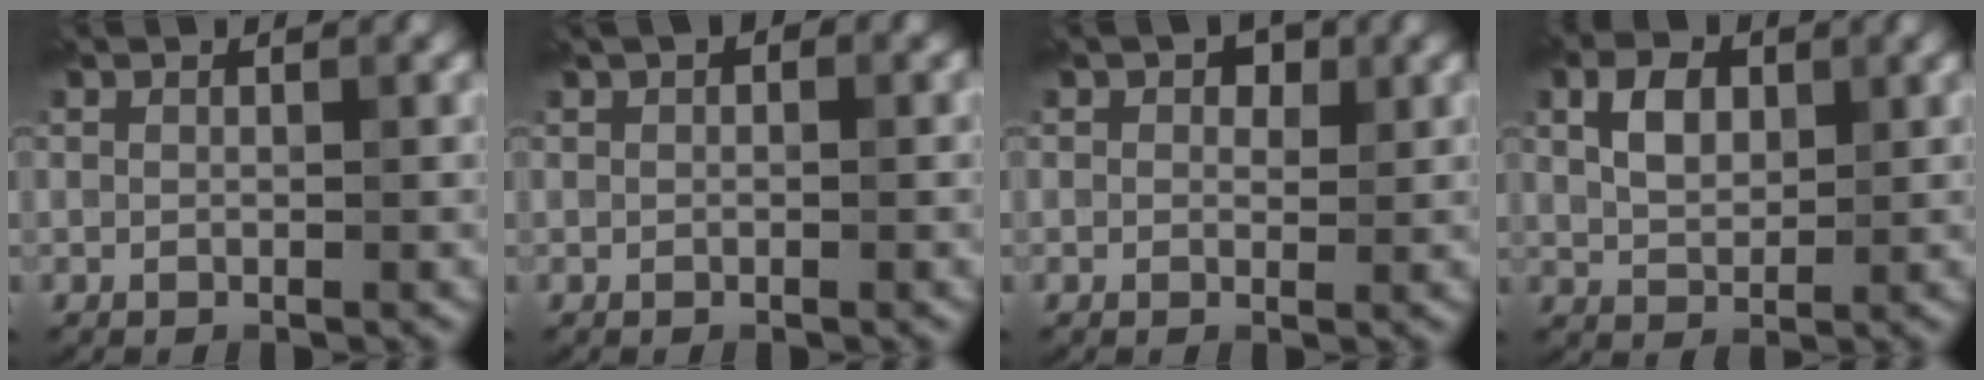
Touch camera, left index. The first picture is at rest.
{"total": 1.1, "force": [0.4, 0.6, 0.9], "torque": [-0.011, 0.006, 0.002]}
{"total": 1.7, "force": [0.5, 1.1, 1.2], "torque": [-0.018, -0.001, 0.010]}
{"total": 3.5, "force": [1.0, 2.2, 2.5], "torque": [-0.049, 0.007, 0.017]}